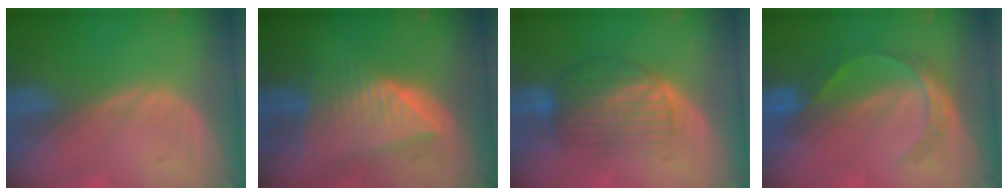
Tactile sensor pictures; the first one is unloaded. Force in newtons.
{"total": 8.0, "press": 7.3, "slide": 3.4}
{"total": 6.7, "press": 6.4, "slide": 1.8}
{"total": 5.0, "press": 4.8, "slide": 1.2}